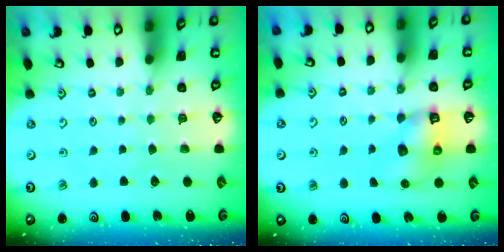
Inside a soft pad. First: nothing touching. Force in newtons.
{"total": 6.4, "press": 6.3, "slide": 0.9}